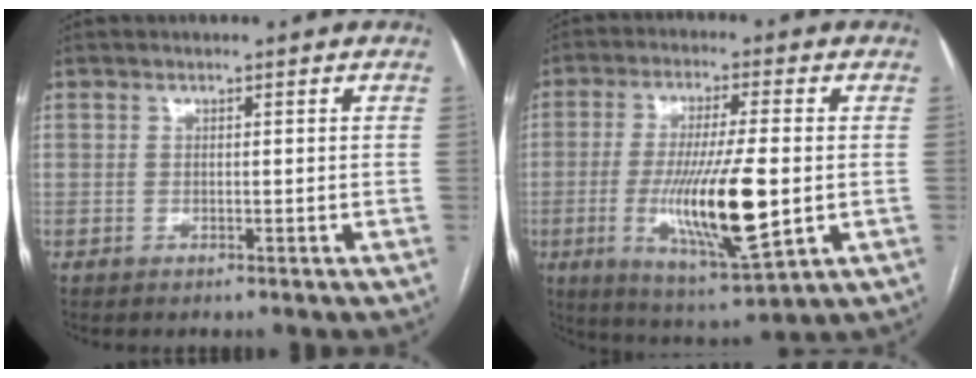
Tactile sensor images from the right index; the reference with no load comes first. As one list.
[{"total": 14.9, "force": [-2.2, 1.8, 14.6], "torque": [-0.272, -0.025, -0.032]}]